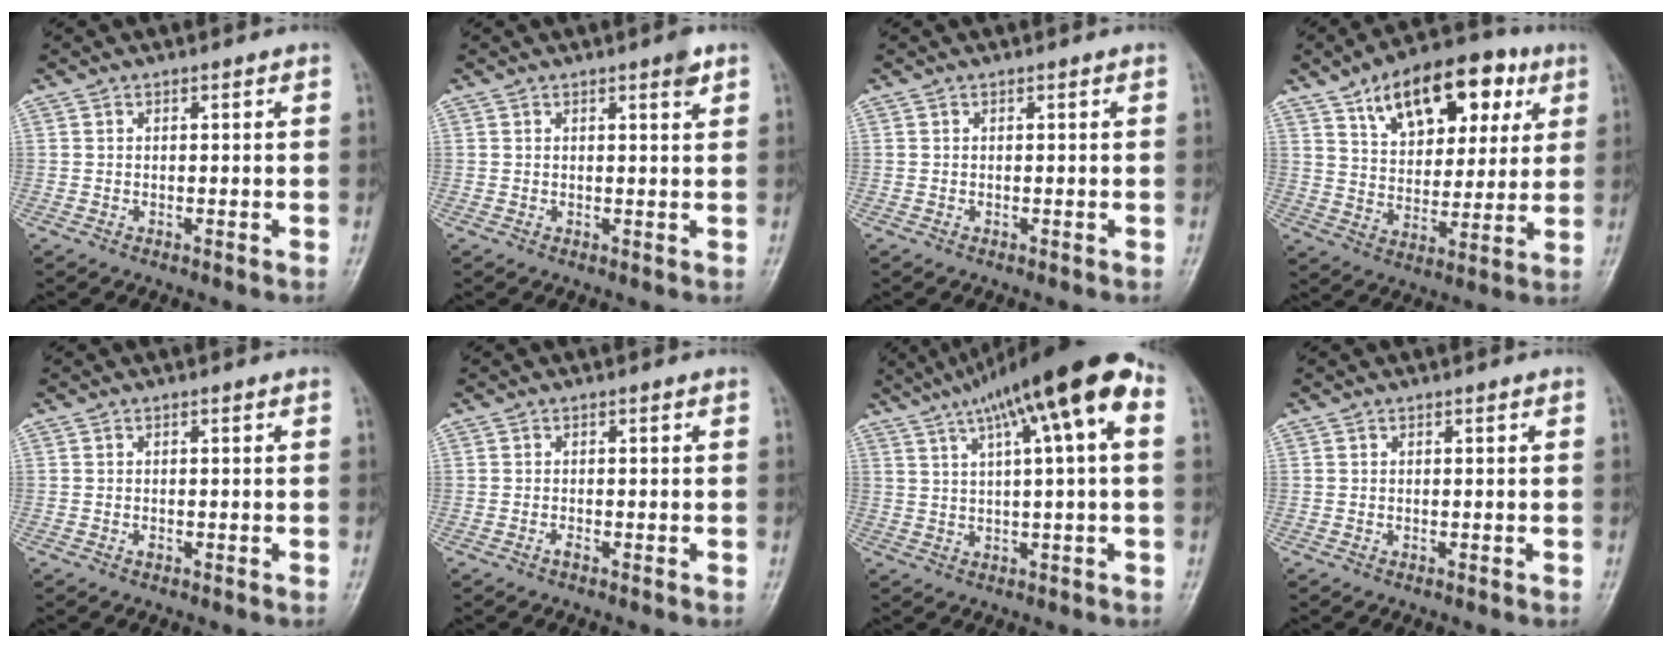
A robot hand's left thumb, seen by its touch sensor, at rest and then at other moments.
{"total": 2.2, "force": [1.4, 0.4, 1.6], "torque": [-0.022, -0.007, 0.017]}
{"total": 0.0}
{"total": 18.9, "force": [9.0, 10.6, 12.8], "torque": [-0.143, -0.018, 0.144]}
{"total": 0.5, "force": [-0.1, 0.3, 0.4], "torque": [-0.003, 0.000, -0.002]}
{"total": 0.6, "force": [-0.4, 0.1, 0.5], "torque": [-0.010, 0.001, -0.006]}
{"total": 16.8, "force": [6.7, 3.1, 15.1], "torque": [-0.247, 0.033, 0.103]}
{"total": 0.0}